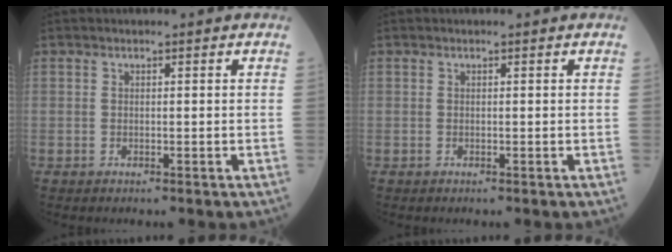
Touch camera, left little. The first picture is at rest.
{"total": 0.0}